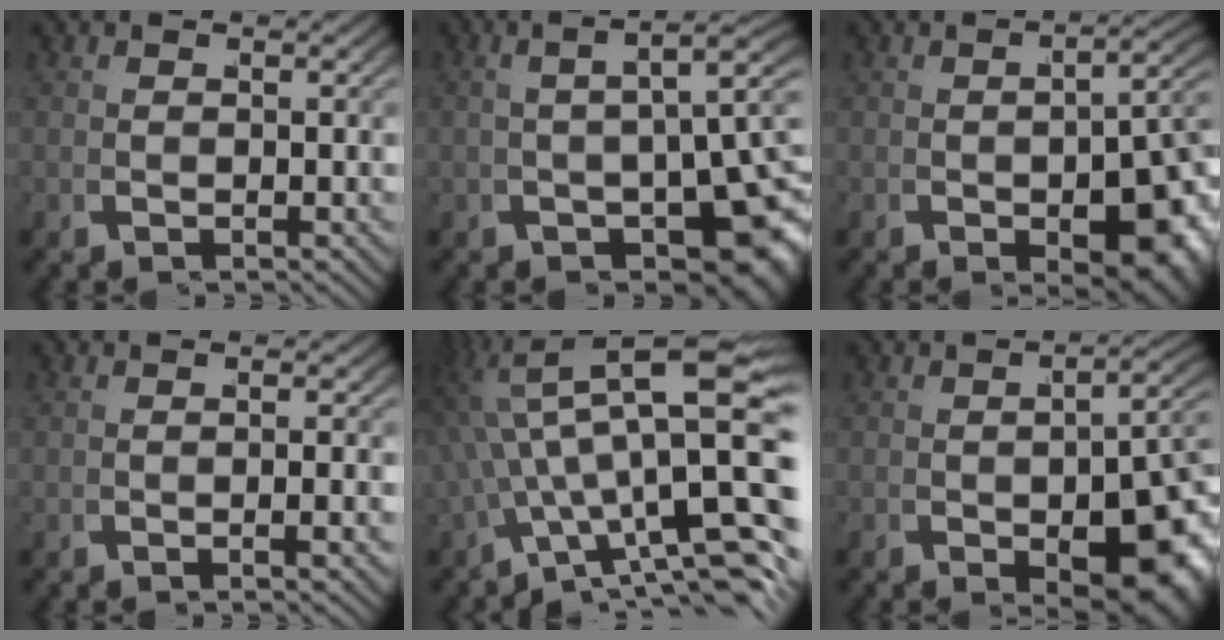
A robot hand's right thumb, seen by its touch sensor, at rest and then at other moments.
{"total": 7.1, "force": [-0.2, 3.3, 6.3], "torque": [-0.092, -0.005, 0.009]}
{"total": 8.1, "force": [-1.5, 4.1, 6.8], "torque": [-0.083, -0.008, -0.013]}
{"total": 1.6, "force": [-0.2, -0.1, 1.6], "torque": [-0.031, 0.011, -0.004]}
{"total": 14.9, "force": [0.8, 8.4, 12.3], "torque": [-0.214, -0.043, 0.036]}
{"total": 8.9, "force": [-1.6, 4.5, 7.6], "torque": [-0.094, -0.014, -0.011]}